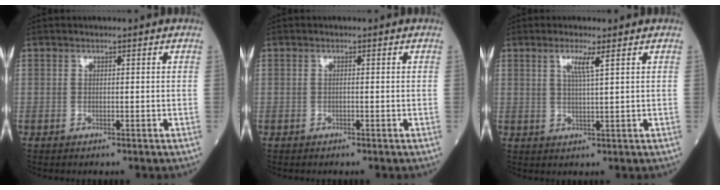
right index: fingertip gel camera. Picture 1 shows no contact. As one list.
[{"total": 0.0}, {"total": 3.0, "force": [1.5, -0.3, 2.6], "torque": [-0.054, -0.002, 0.027]}]